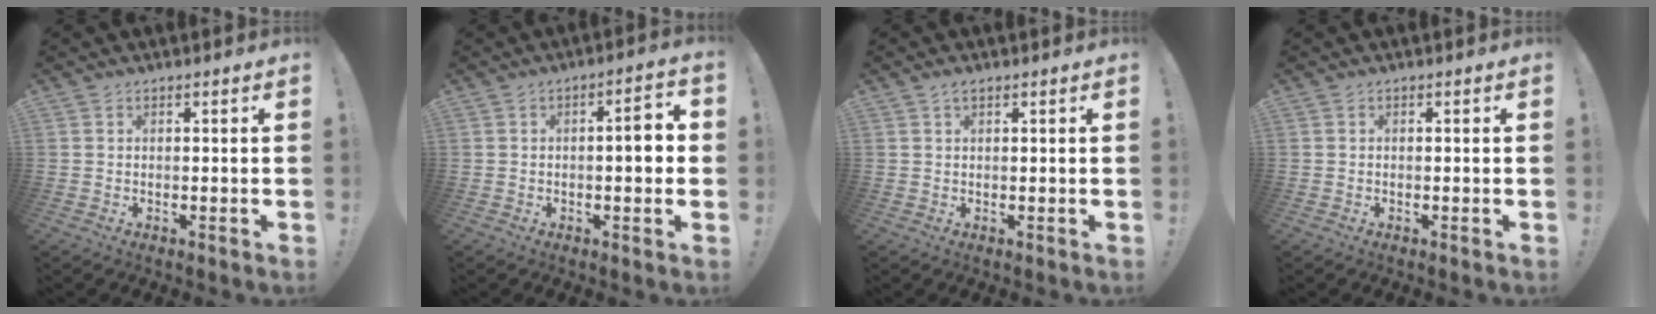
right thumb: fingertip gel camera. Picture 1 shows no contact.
{"total": 5.9, "force": [-0.2, 1.4, 5.7], "torque": [-0.076, 0.003, -0.009]}
{"total": 1.4, "force": [0.8, 0.6, 1.0], "torque": [-0.021, 0.001, 0.014]}
{"total": 0.0}